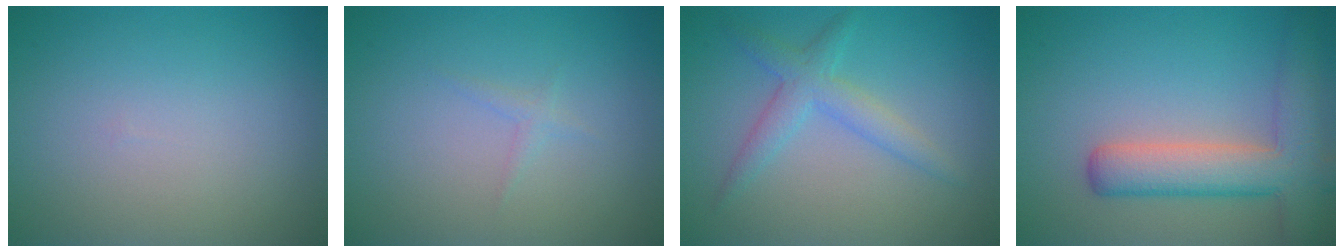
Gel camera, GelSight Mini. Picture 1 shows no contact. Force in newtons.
{"total": 0.7, "press": 0.7, "slide": 0.0}
{"total": 2.8, "press": 2.8, "slide": 0.1}
{"total": 6.3, "press": 6.3, "slide": 0.3}